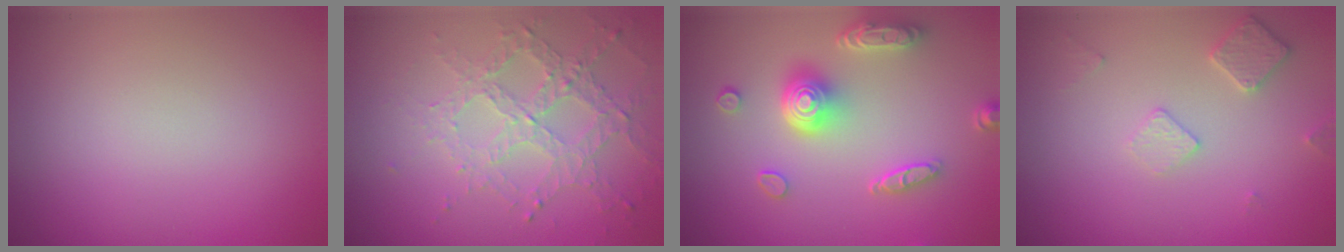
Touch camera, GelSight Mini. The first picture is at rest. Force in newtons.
{"total": 3.4, "press": 2.8, "slide": 1.9}
{"total": 5.0, "press": 4.0, "slide": 3.1}
{"total": 2.1, "press": 2.1, "slide": 0.3}